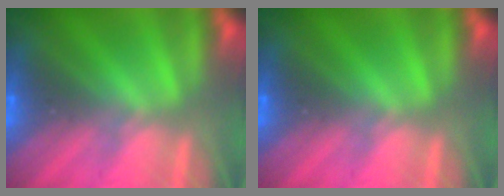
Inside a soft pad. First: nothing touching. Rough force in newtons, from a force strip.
{"total": 0.0}